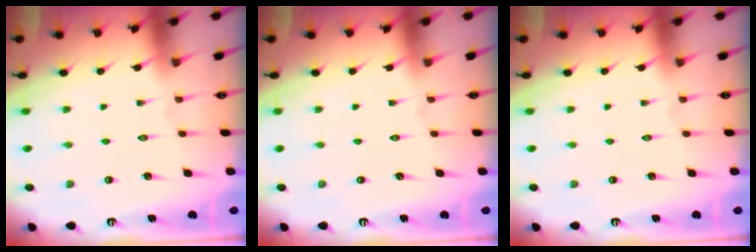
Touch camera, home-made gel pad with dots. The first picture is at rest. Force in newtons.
{"total": 0.0}
{"total": 0.0}